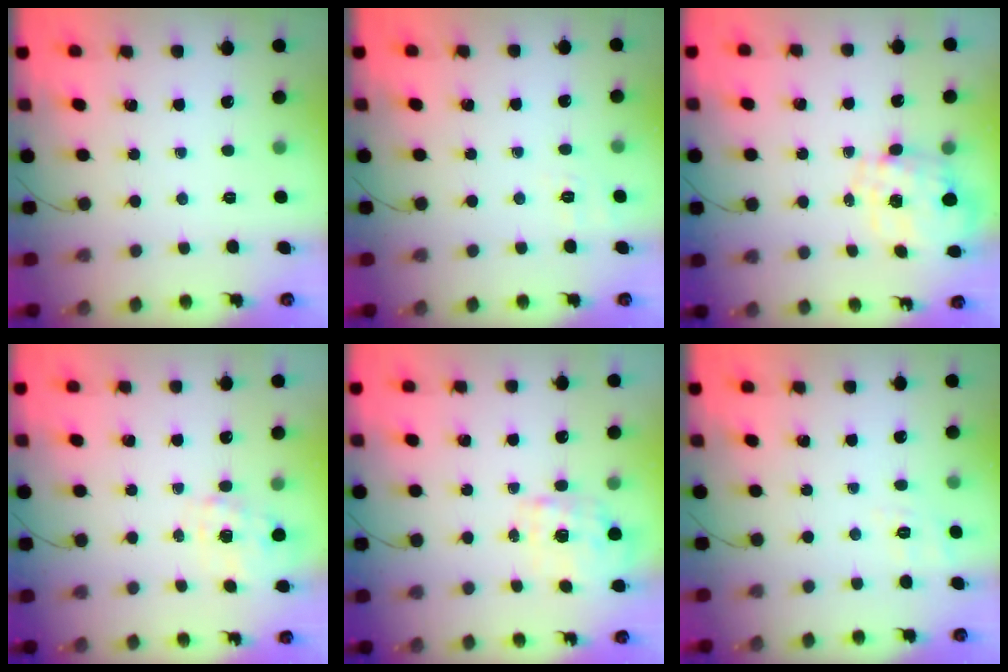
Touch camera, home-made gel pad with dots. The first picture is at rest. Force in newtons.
{"total": 1.9, "press": 0.6, "slide": 1.8}
{"total": 2.0, "press": 1.7, "slide": 1.1}
{"total": 1.2, "press": 1.1, "slide": 0.5}
{"total": 1.8, "press": 1.8, "slide": 0.5}
{"total": 3.8, "press": 3.3, "slide": 2.0}